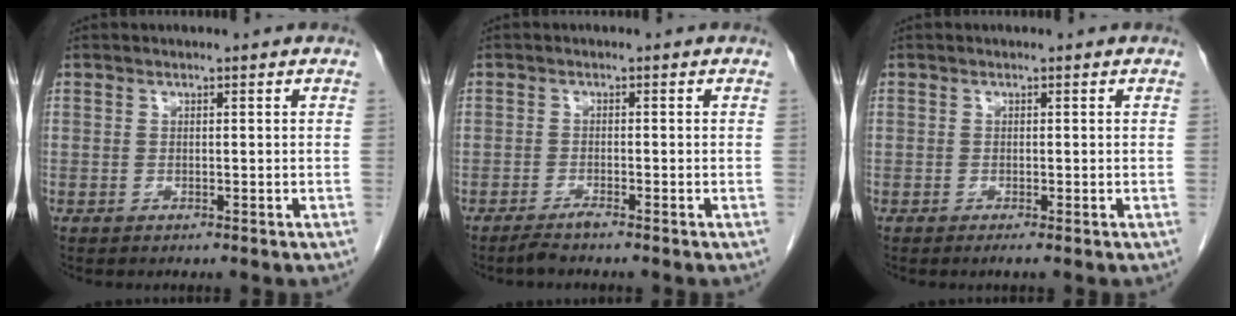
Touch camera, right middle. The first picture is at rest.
{"total": 1.7, "force": [-1.5, -0.3, 0.8], "torque": [-0.021, -0.003, -0.030]}
{"total": 0.6, "force": [-0.4, -0.1, 0.5], "torque": [-0.008, 0.000, -0.007]}